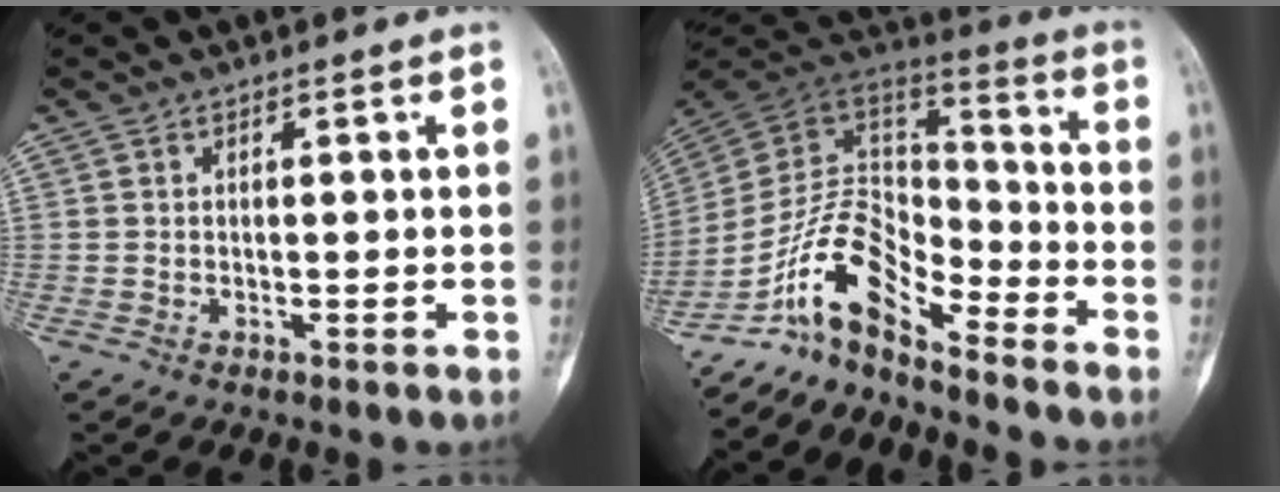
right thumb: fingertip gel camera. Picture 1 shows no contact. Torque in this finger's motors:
{"motor_torque": [0.40, 0.11, 1.45, -1.32, 0.10]}